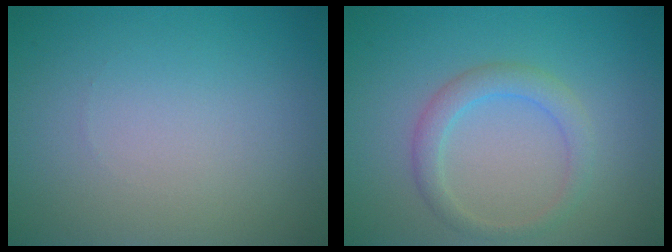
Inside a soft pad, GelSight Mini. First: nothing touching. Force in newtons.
{"total": 2.5, "press": 2.5, "slide": 0.1}